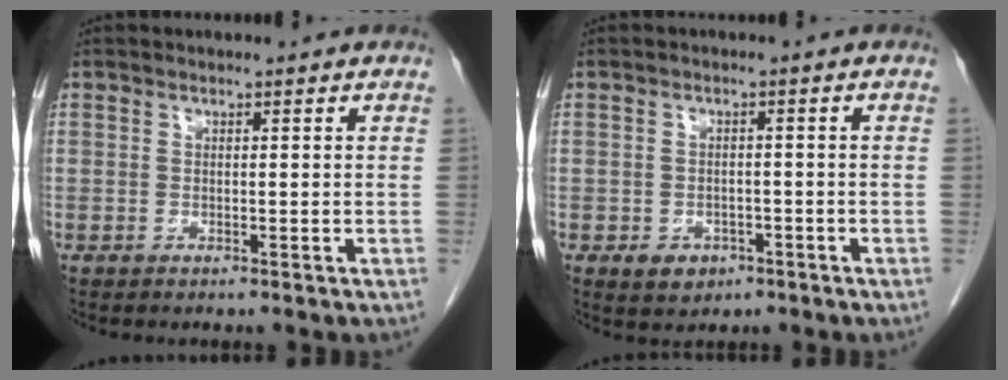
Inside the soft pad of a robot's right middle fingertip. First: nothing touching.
{"total": 3.4, "force": [-1.7, 2.6, 1.4], "torque": [-0.020, 0.003, -0.015]}